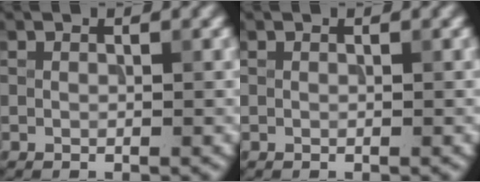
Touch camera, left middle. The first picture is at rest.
{"total": 0.0}